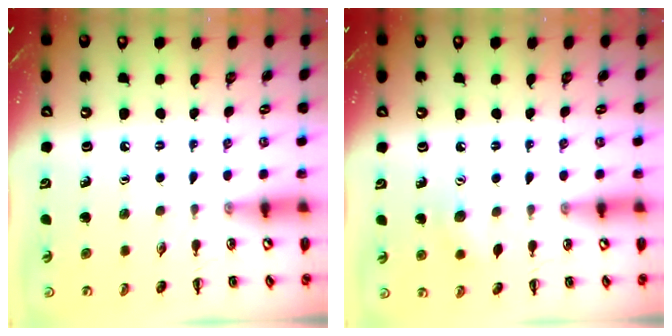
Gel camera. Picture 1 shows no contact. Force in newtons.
{"total": 7.7, "press": 7.5, "slide": 2.0}